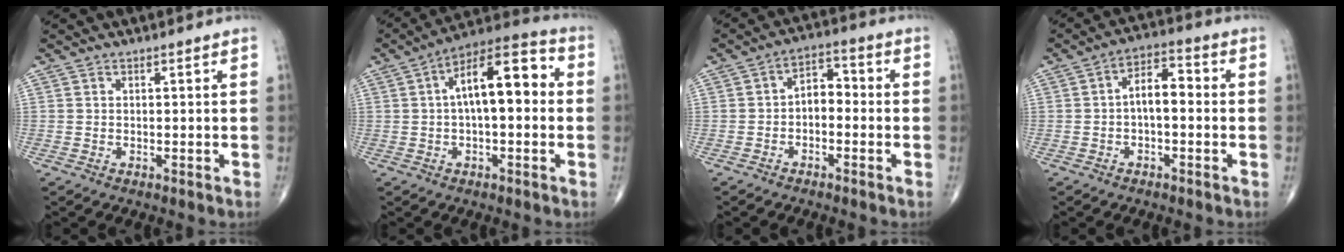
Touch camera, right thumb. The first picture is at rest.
{"total": 14.1, "force": [1.5, 6.0, 12.7], "torque": [-0.189, 0.042, 0.013]}
{"total": 5.3, "force": [-1.1, 3.4, 3.9], "torque": [-0.043, 0.032, -0.030]}
{"total": 6.5, "force": [-0.5, 3.3, 5.6], "torque": [-0.079, 0.033, -0.018]}